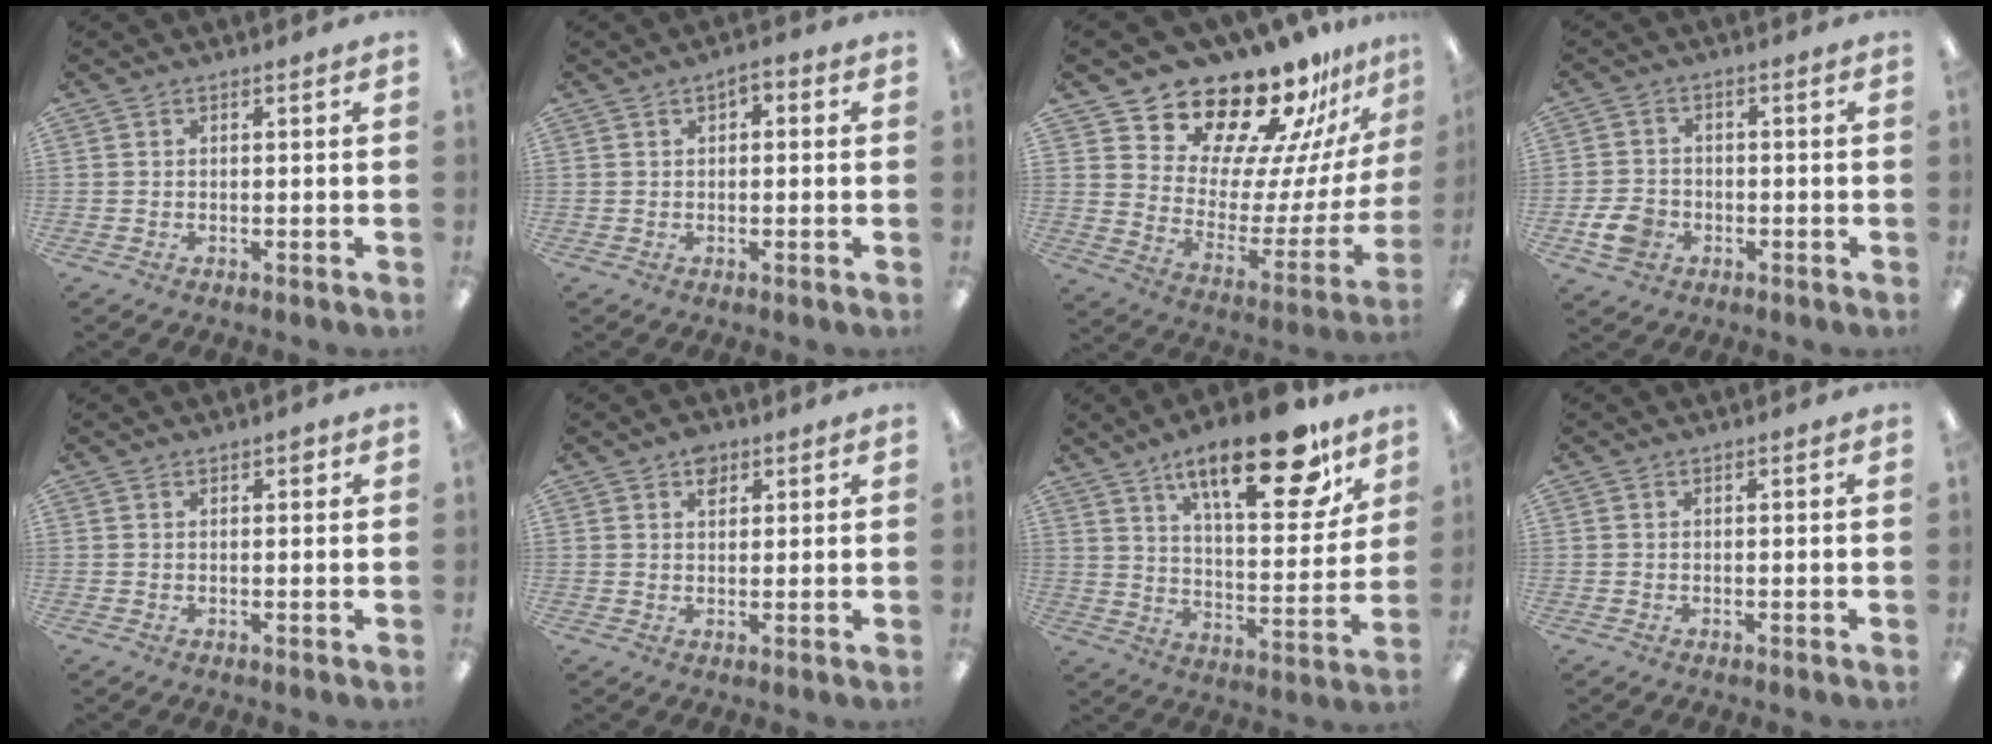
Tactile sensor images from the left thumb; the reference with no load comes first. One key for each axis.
{"total": 1.9, "fx": 0.2, "fy": 1.2, "fz": 1.5, "tx": -0.020, "ty": 0.004, "tz": 0.001}
{"total": 19.4, "fx": 17.2, "fy": 7.3, "fz": 5.3, "tx": -0.087, "ty": -0.151, "tz": 0.301}
{"total": 6.0, "fx": -2.4, "fy": 4.5, "fz": 3.2, "tx": -0.059, "ty": 0.007, "tz": -0.043}
{"total": 1.2, "fx": 0.7, "fy": 0.6, "fz": 0.7, "tx": 0.001, "ty": -0.005, "tz": 0.009}
{"total": 3.4, "fx": 2.0, "fy": 2.1, "fz": 1.7, "tx": -0.014, "ty": -0.007, "tz": 0.032}
{"total": 22.8, "fx": 14.6, "fy": 7.9, "fz": 15.6, "tx": -0.227, "ty": -0.082, "tz": 0.233}
{"total": 0.0}